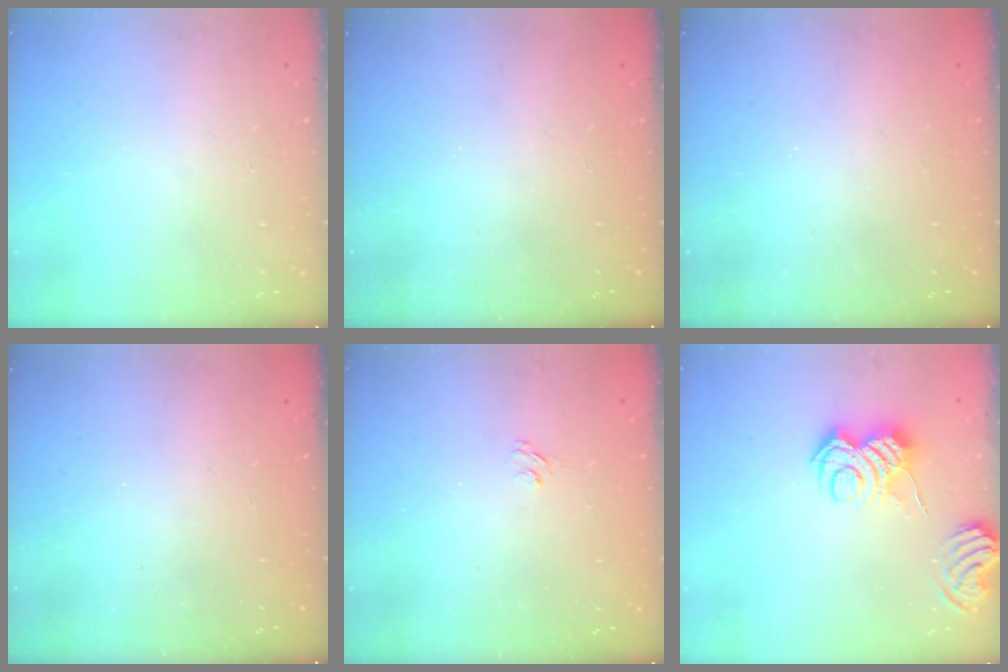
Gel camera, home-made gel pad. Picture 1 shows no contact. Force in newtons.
{"total": 2.4, "press": 2.3, "slide": 0.7}
{"total": 2.3, "press": 2.2, "slide": 0.6}
{"total": 2.5, "press": 2.3, "slide": 0.8}
{"total": 2.1, "press": 1.6, "slide": 1.2}
{"total": 5.7, "press": 5.6, "slide": 0.6}